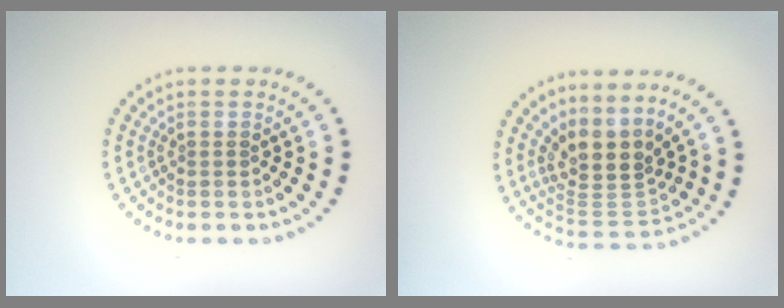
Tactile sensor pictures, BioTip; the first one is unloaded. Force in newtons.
{"total": 4.1, "press": 3.1, "slide": 2.8}